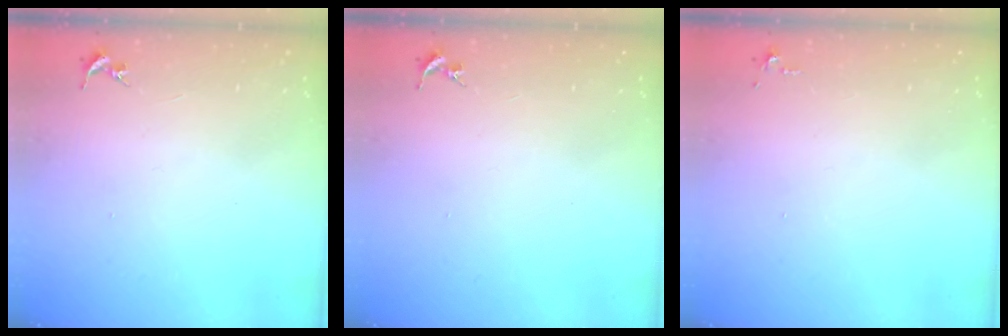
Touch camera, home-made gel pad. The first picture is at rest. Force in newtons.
{"total": 0.0}
{"total": 3.8, "press": 3.8, "slide": 0.6}